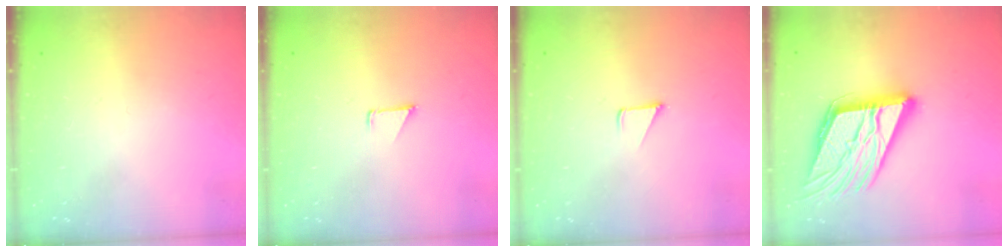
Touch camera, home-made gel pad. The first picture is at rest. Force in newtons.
{"total": 0.9, "press": 0.8, "slide": 0.1}
{"total": 1.7, "press": 1.7, "slide": 0.1}
{"total": 19.2, "press": 19.0, "slide": 2.8}